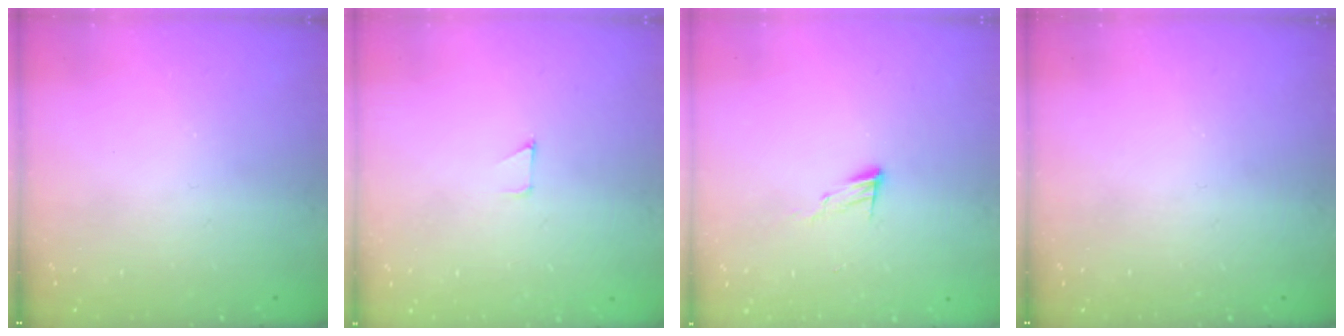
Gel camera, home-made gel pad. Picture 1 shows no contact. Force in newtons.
{"total": 2.6, "press": 2.6, "slide": 0.2}
{"total": 6.2, "press": 6.2, "slide": 0.6}
{"total": 0.0}